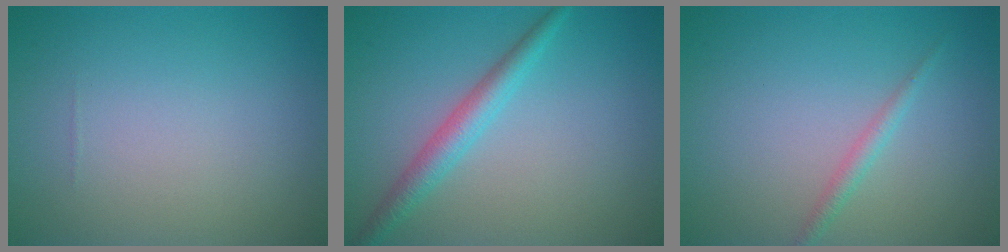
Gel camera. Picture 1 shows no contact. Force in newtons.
{"total": 2.8, "press": 2.8, "slide": 0.1}
{"total": 1.3, "press": 1.3, "slide": 0.1}